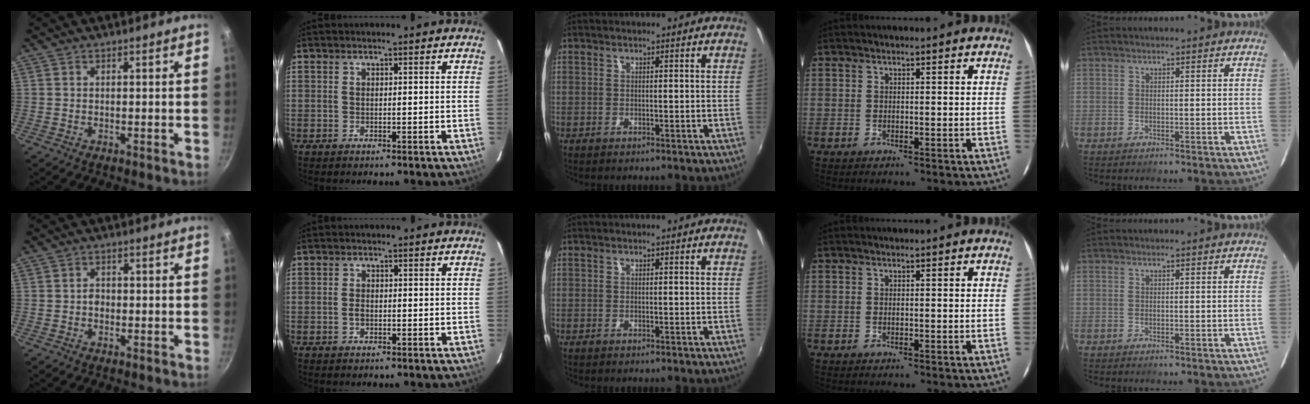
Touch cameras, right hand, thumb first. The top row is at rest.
{"thumb": {"total": 1.6, "force": [-0.3, 1.4, 0.8], "torque": [-0.007, 0.009, -0.005]}, "index": {"total": 1.5, "force": [-0.4, 1.0, 1.0], "torque": [-0.020, 0.002, -0.009]}}